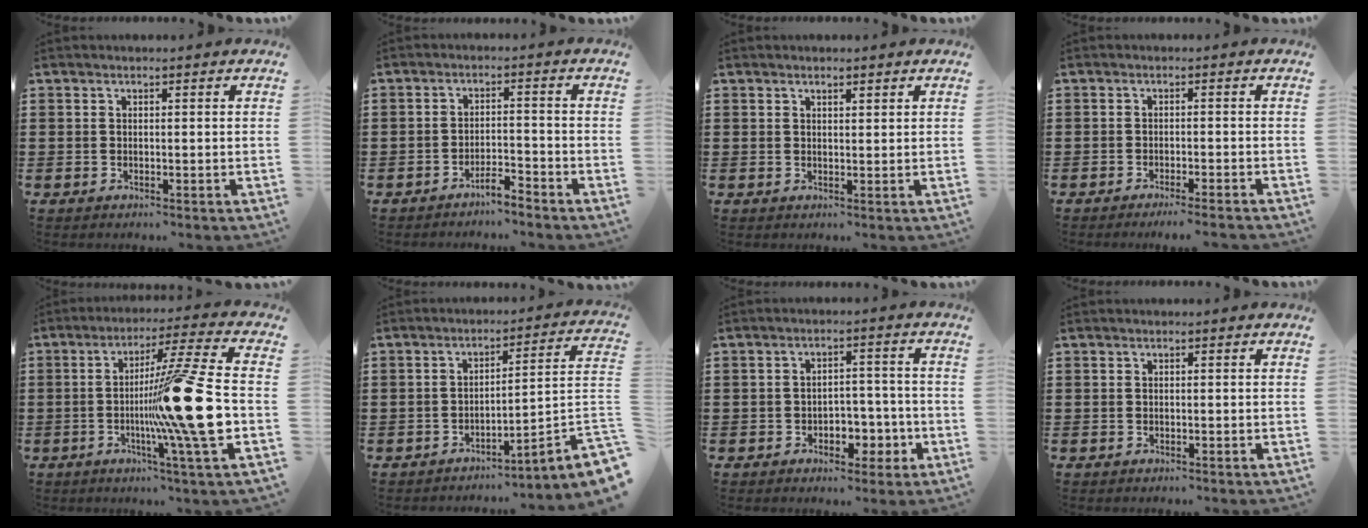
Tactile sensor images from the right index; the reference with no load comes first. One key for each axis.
{"total": 3.0, "fx": -2.9, "fy": 0.1, "fz": 0.9, "tx": -0.021, "ty": 0.002, "tz": -0.058}
{"total": 1.2, "fx": 1.0, "fy": 0.4, "fz": 0.3, "tx": -0.008, "ty": 0.002, "tz": 0.020}
{"total": 1.7, "fx": -1.5, "fy": -0.3, "fz": 0.8, "tx": -0.013, "ty": -0.002, "tz": -0.028}
{"total": 16.9, "fx": -2.4, "fy": -0.2, "fz": 16.7, "tx": -0.248, "ty": -0.022, "tz": -0.049}
{"total": 2.8, "fx": -1.6, "fy": -0.2, "fz": 2.4, "tx": -0.044, "ty": -0.038, "tz": -0.041}
{"total": 4.5, "fx": -2.1, "fy": 3.1, "fz": 2.5, "tx": -0.038, "ty": 0.006, "tz": -0.041}
{"total": 0.0}